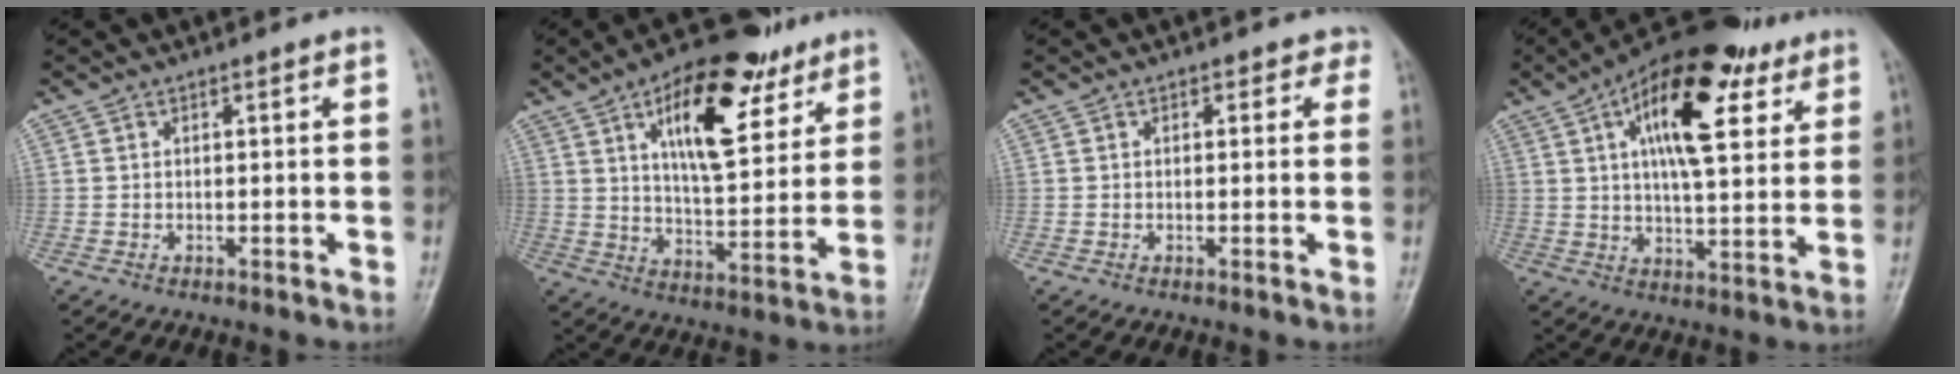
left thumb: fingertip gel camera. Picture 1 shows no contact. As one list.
[{"total": 19.0, "force": [9.6, 8.2, 14.1], "torque": [-0.175, -0.032, 0.153]}, {"total": 2.0, "force": [1.0, 1.6, 0.7], "torque": [0.022, 0.000, 0.002]}, {"total": 20.6, "force": [9.1, 8.7, 16.3], "torque": [-0.225, -0.013, 0.138]}]